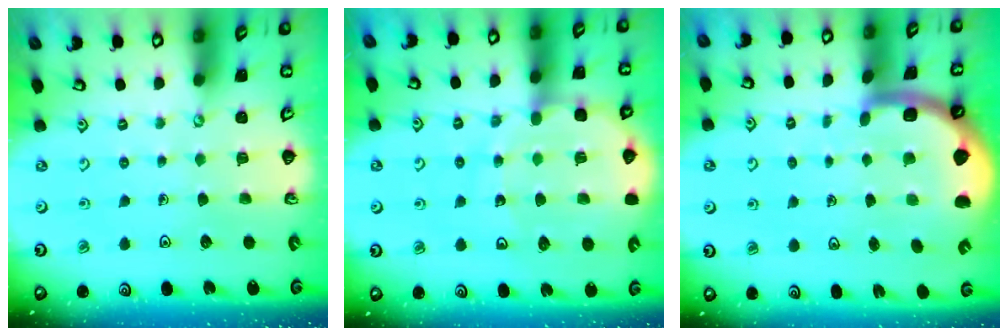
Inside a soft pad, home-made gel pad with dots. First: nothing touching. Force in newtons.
{"total": 12.4, "press": 11.9, "slide": 3.3}
{"total": 6.0, "press": 5.4, "slide": 2.7}